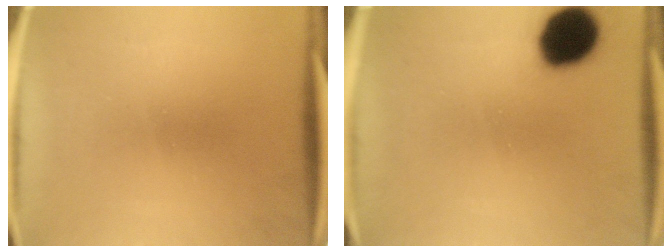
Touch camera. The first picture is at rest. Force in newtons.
{"total": 13.7}